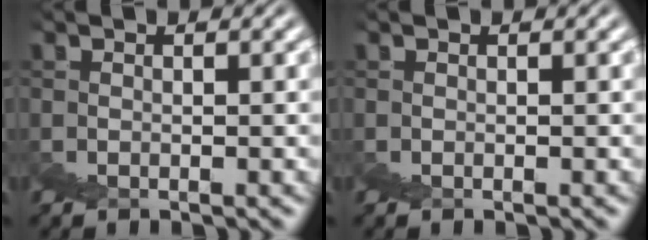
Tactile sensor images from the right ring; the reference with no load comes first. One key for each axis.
{"total": 0.0}